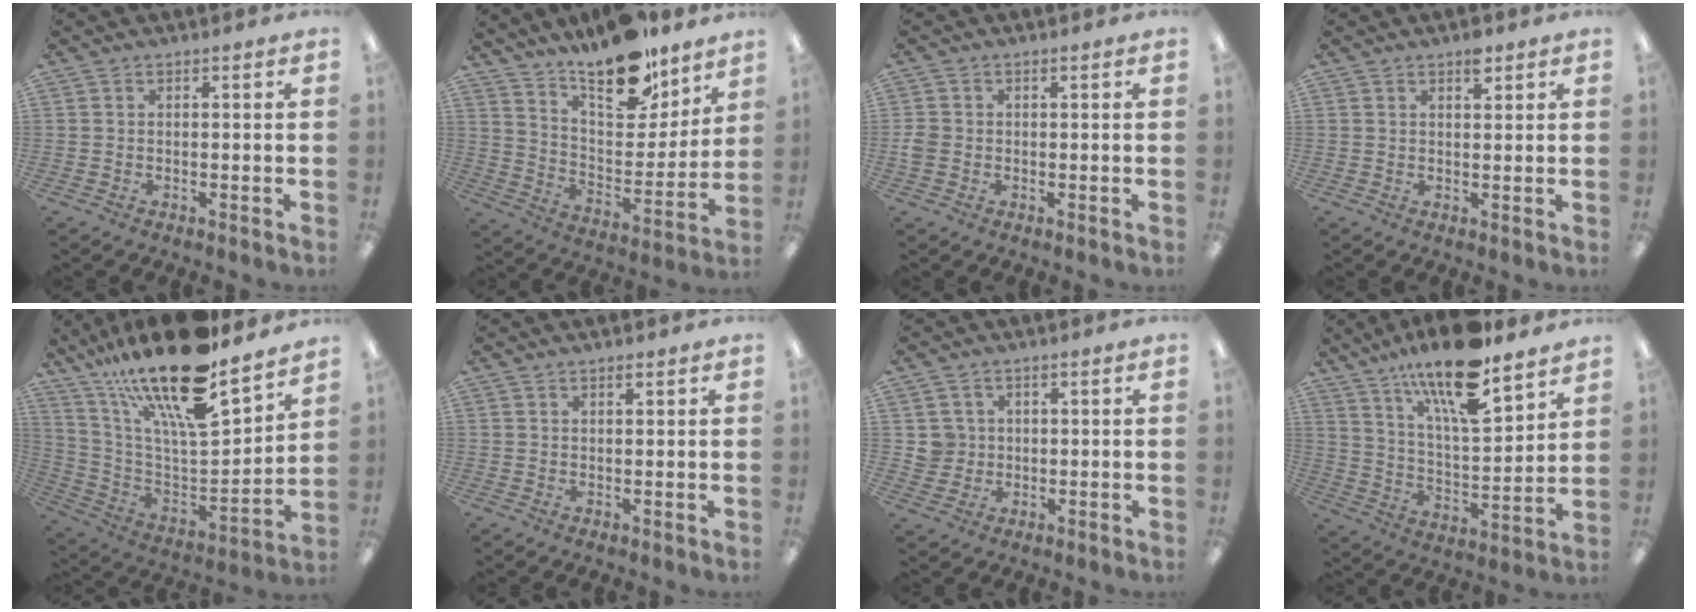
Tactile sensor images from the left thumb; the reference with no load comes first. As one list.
[{"total": 18.0, "force": [14.4, 6.8, 8.4], "torque": [-0.131, -0.105, 0.249]}, {"total": 2.5, "force": [-0.3, 2.2, 1.2], "torque": [-0.011, 0.002, -0.007]}, {"total": 3.3, "force": [2.1, 1.4, 2.0], "torque": [-0.021, -0.009, 0.032]}, {"total": 24.5, "force": [18.8, 6.1, 14.4], "torque": [-0.251, -0.127, 0.318]}, {"total": 1.2, "force": [1.1, 0.2, 0.4], "torque": [-0.011, -0.001, 0.020]}, {"total": 4.2, "force": [1.1, 4.0, 0.2], "torque": [-0.002, 0.003, 0.018]}, {"total": 18.1, "force": [13.6, 4.7, 10.9], "torque": [-0.188, -0.083, 0.226]}]